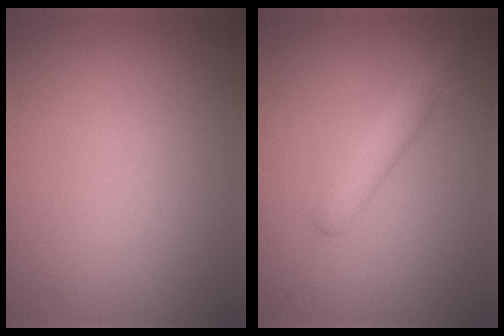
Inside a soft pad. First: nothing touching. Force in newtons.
{"total": 2.5, "press": 2.5, "slide": 0.2}